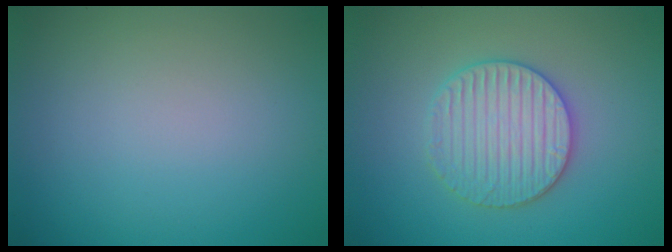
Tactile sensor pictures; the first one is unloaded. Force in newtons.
{"total": 4.0, "press": 3.9, "slide": 0.8}